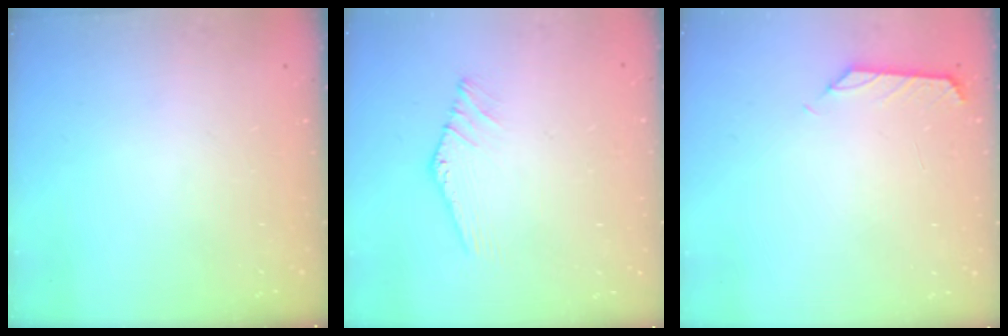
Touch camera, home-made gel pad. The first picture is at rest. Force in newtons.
{"total": 0.5, "press": 0.4, "slide": 0.3}
{"total": 0.0}